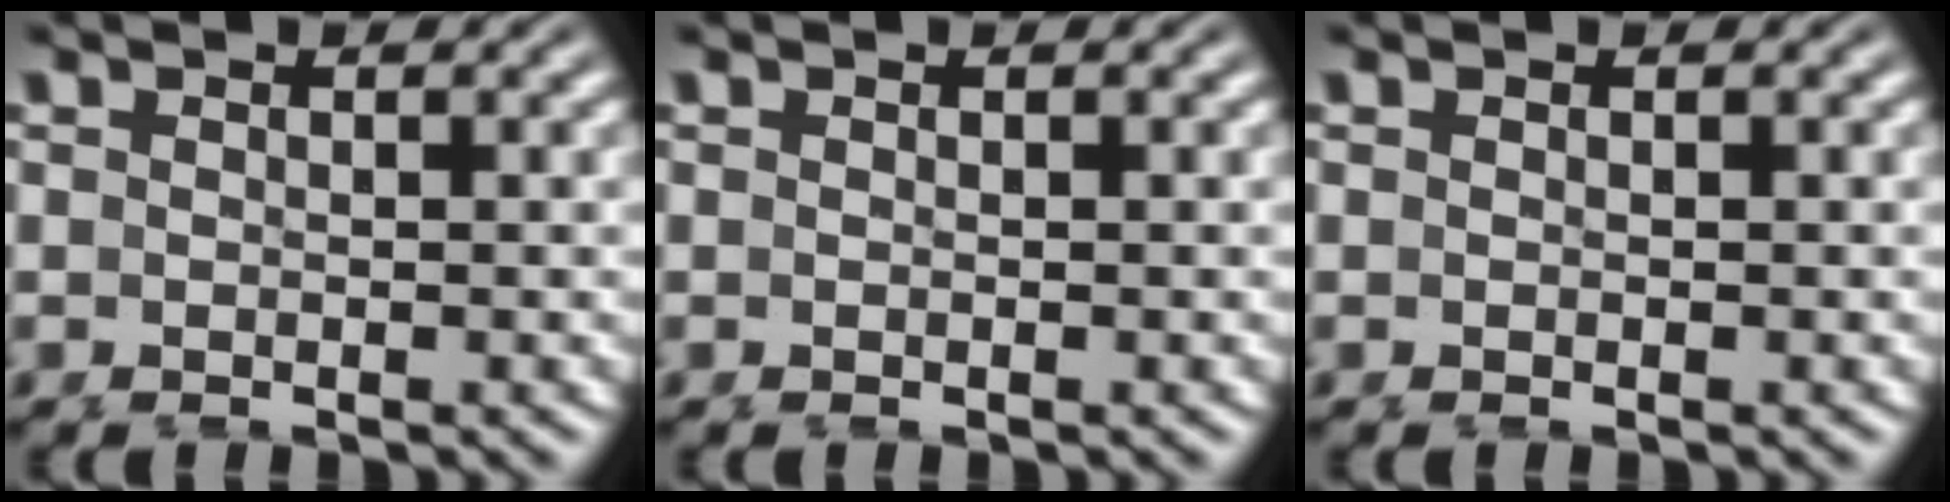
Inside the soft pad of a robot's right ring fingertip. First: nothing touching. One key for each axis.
{"total": 0.0}
{"total": 0.0}